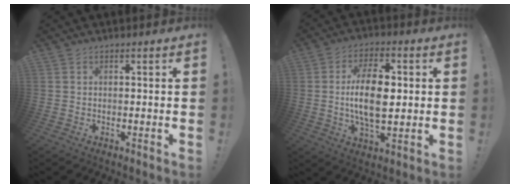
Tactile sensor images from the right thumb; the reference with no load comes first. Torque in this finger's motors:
{"motor_torque": [0.02, 0.91, 0.59, -0.37, 0.21]}